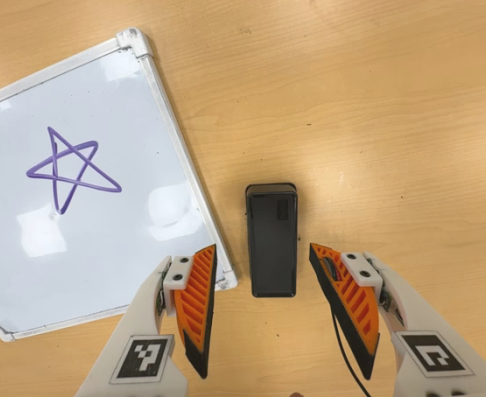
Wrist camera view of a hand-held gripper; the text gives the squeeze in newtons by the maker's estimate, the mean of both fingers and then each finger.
{"total": 0.0}